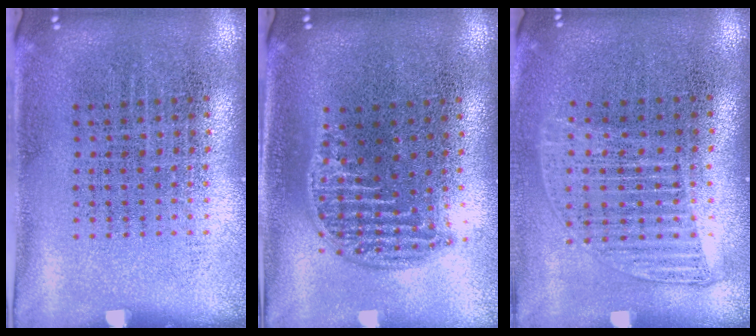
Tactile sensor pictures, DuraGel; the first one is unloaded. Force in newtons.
{"total": 1.2, "press": 1.1, "slide": 0.5}
{"total": 1.2, "press": 1.1, "slide": 0.6}